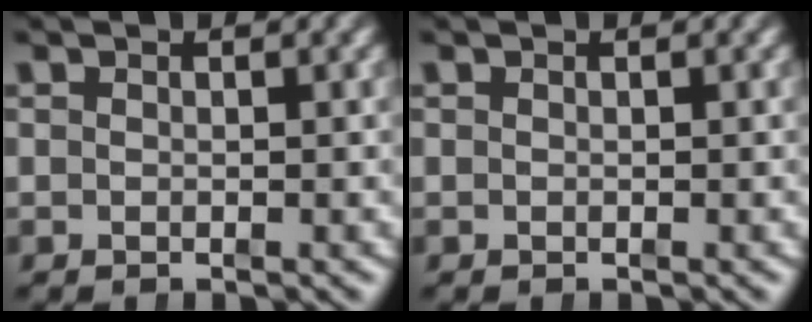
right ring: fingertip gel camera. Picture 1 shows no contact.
{"total": 0.0}